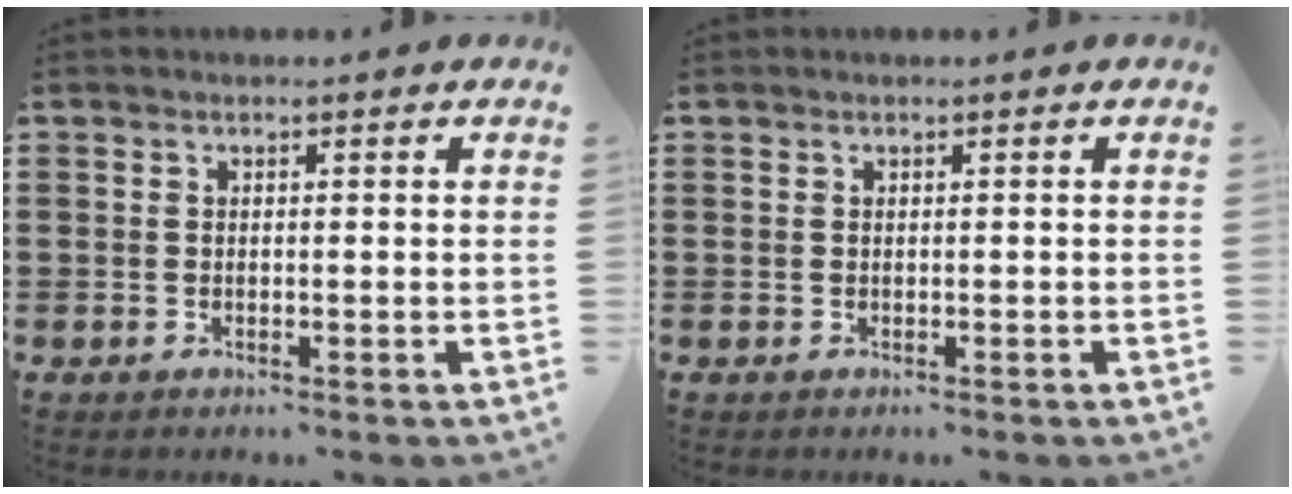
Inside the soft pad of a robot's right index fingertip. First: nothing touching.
{"total": 0.0}